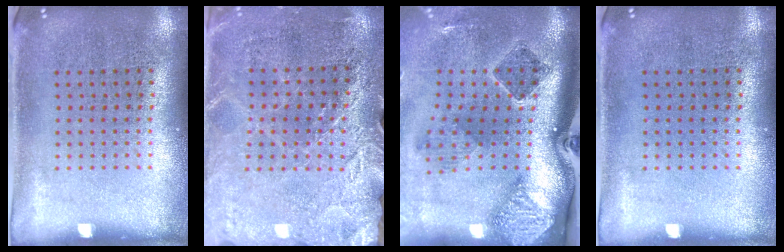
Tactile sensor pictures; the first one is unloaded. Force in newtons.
{"total": 2.8, "press": 2.7, "slide": 0.6}
{"total": 2.8, "press": 1.9, "slide": 2.1}
{"total": 0.0}